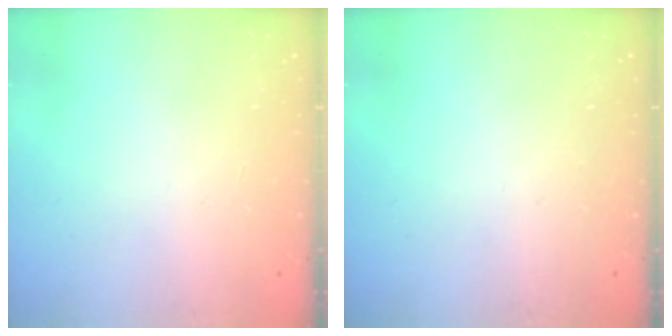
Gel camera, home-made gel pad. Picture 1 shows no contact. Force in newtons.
{"total": 0.0}